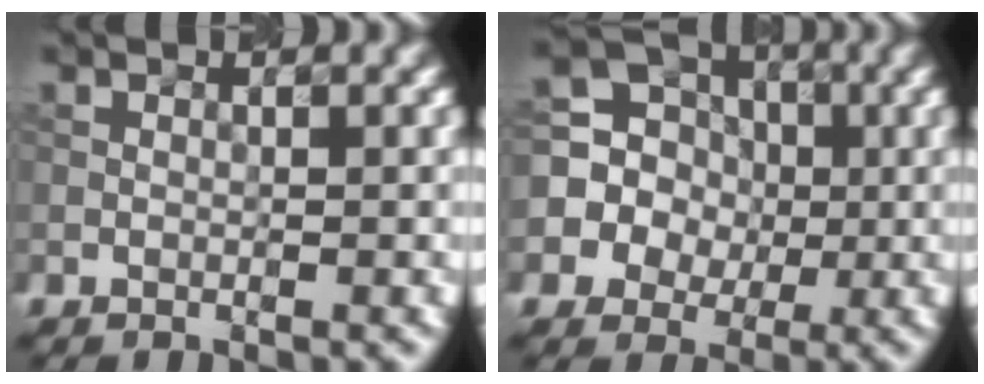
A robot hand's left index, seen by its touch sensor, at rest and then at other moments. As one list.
[{"total": 11.6, "force": [0.9, 10.9, 3.8], "torque": [-0.117, 0.036, 0.000]}]